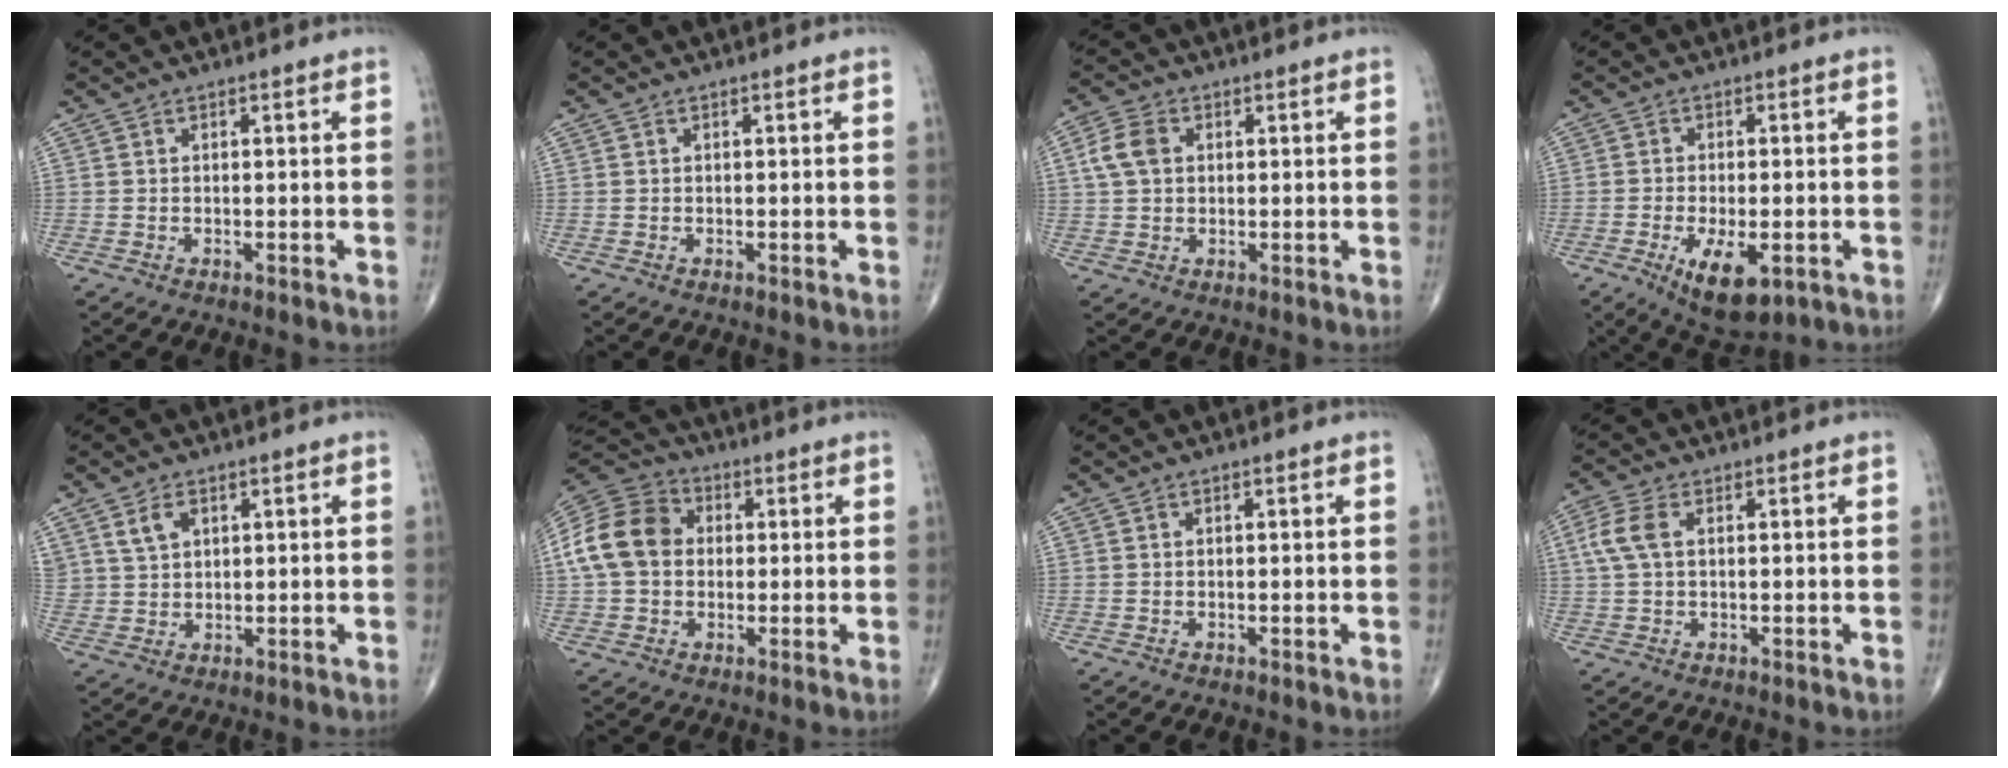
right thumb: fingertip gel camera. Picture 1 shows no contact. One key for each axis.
{"total": 0.0}
{"total": 5.5, "fx": 1.2, "fy": 4.0, "fz": 3.6, "tx": -0.074, "ty": 0.009, "tz": 0.019}
{"total": 9.4, "fx": -3.6, "fy": 4.1, "fz": 7.7, "tx": -0.123, "ty": -0.008, "tz": -0.048}
{"total": 4.6, "fx": 2.3, "fy": 3.0, "fz": 2.5, "tx": -0.040, "ty": -0.011, "tz": 0.050}
{"total": 14.3, "fx": 1.2, "fy": 11.3, "fz": 8.7, "tx": -0.163, "ty": 0.033, "tz": 0.016}
{"total": 0.0}
{"total": 5.2, "fx": 1.1, "fy": 3.0, "fz": 4.2, "tx": -0.113, "ty": 0.015, "tz": 0.019}